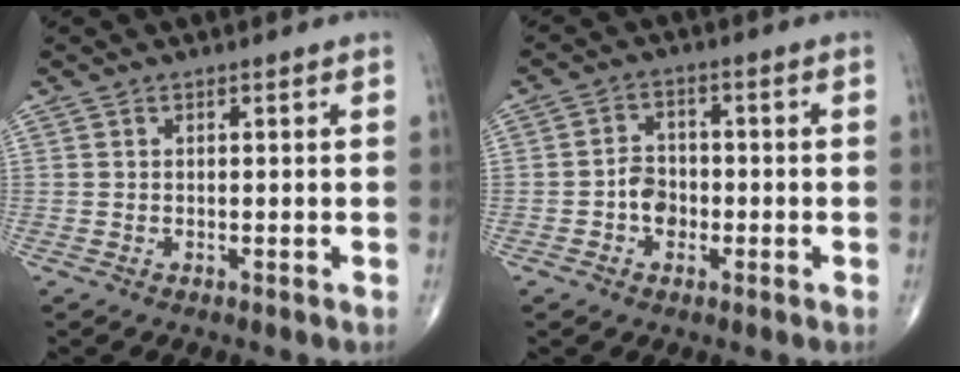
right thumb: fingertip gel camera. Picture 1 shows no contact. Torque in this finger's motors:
{"motor_torque": [0.99, 0.89, 0.17, -0.37, 0.01]}